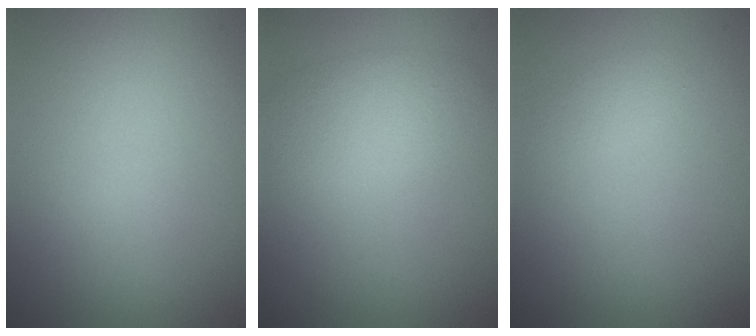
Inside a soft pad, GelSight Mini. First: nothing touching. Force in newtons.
{"total": 2.9, "press": 2.9, "slide": 0.1}
{"total": 0.8, "press": 0.8, "slide": 0.0}